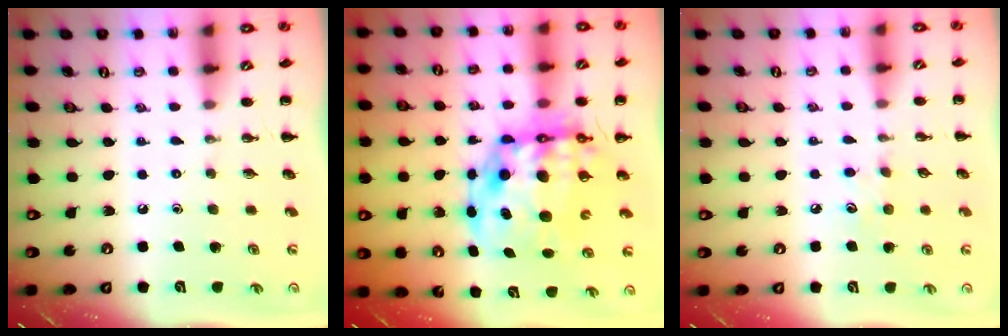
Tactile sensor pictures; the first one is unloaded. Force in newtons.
{"total": 15.8, "press": 15.3, "slide": 3.8}
{"total": 5.5, "press": 5.2, "slide": 1.6}